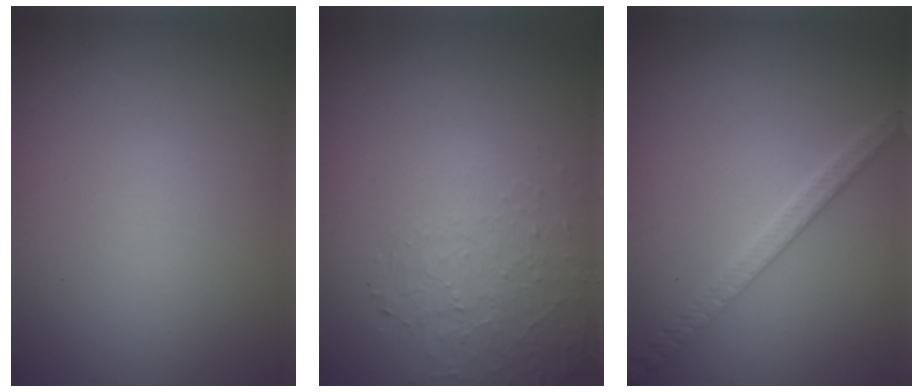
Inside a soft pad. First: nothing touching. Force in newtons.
{"total": 1.4, "press": 0.6, "slide": 1.3}
{"total": 2.5, "press": 2.4, "slide": 0.4}